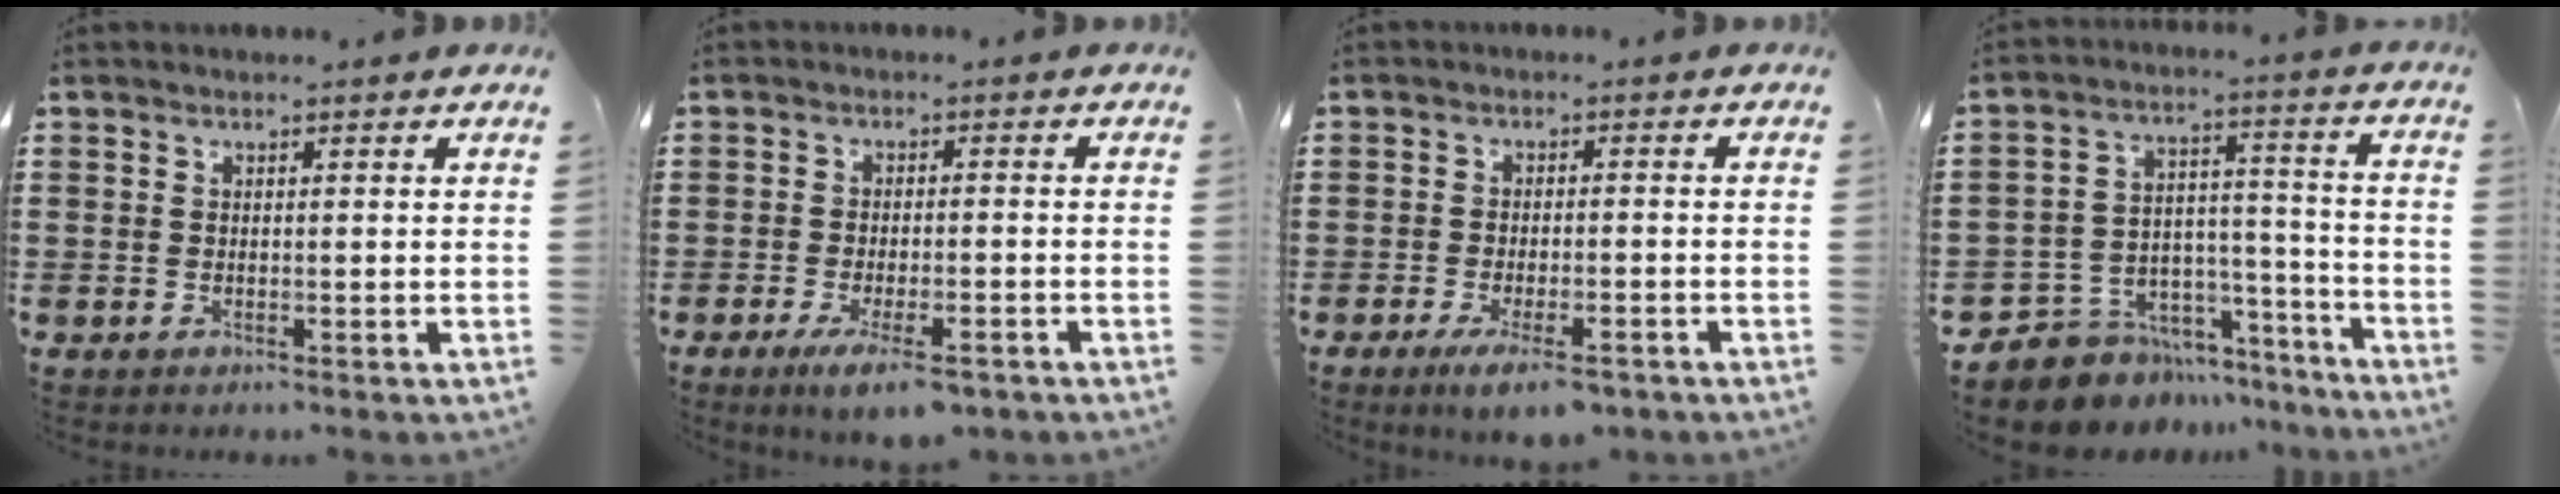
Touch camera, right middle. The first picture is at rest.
{"total": 5.1, "force": [-3.4, 1.2, 3.7], "torque": [-0.071, -0.003, -0.062]}
{"total": 4.7, "force": [-3.2, 1.1, 3.3], "torque": [-0.058, 0.000, -0.057]}
{"total": 6.9, "force": [-6.0, 3.4, -0.1], "torque": [-0.005, 0.015, -0.116]}